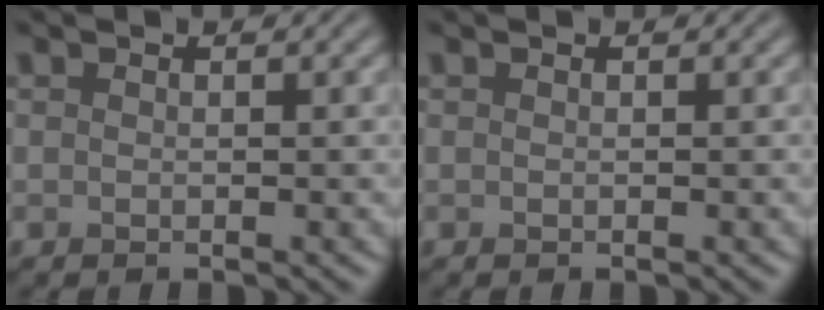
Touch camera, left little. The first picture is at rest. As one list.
[{"total": 0.0}]